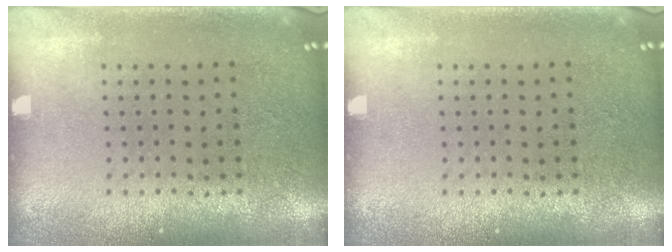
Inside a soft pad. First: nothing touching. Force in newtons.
{"total": 0.0}